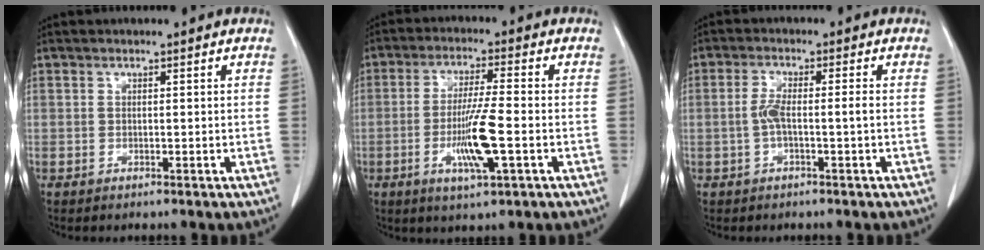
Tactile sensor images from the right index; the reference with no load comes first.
{"total": 9.0, "force": [-2.5, 0.3, 8.7], "torque": [-0.166, -0.010, -0.045]}
{"total": 3.5, "force": [-0.7, 0.2, 3.4], "torque": [-0.070, 0.011, -0.012]}